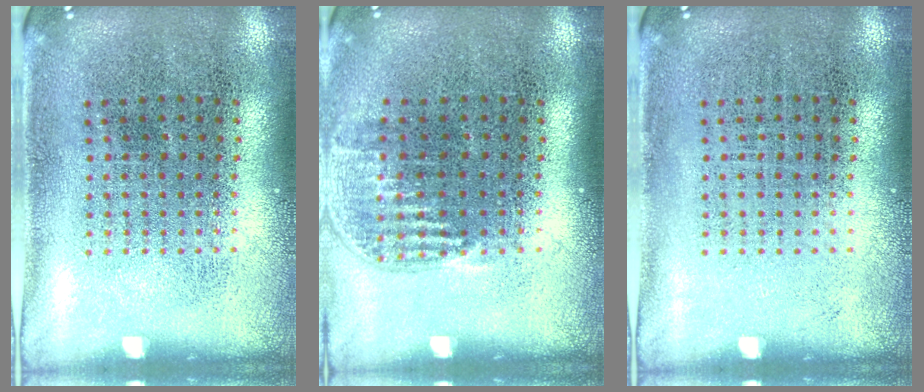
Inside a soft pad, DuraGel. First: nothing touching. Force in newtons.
{"total": 1.1, "press": 0.9, "slide": 0.6}
{"total": 0.0}